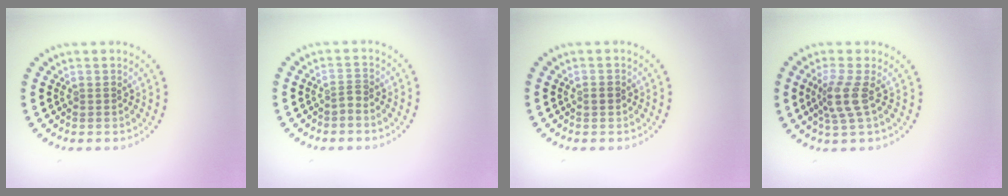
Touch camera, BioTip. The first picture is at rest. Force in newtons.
{"total": 0.8, "press": 0.4, "slide": 0.6}
{"total": 0.9, "press": 0.9, "slide": 0.0}
{"total": 2.7, "press": 2.1, "slide": 1.7}